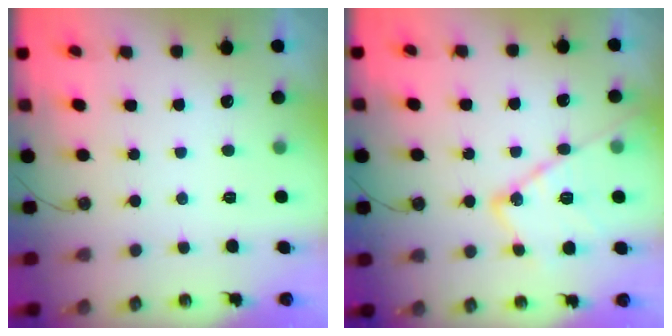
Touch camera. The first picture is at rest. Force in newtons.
{"total": 16.6, "press": 16.5, "slide": 1.4}